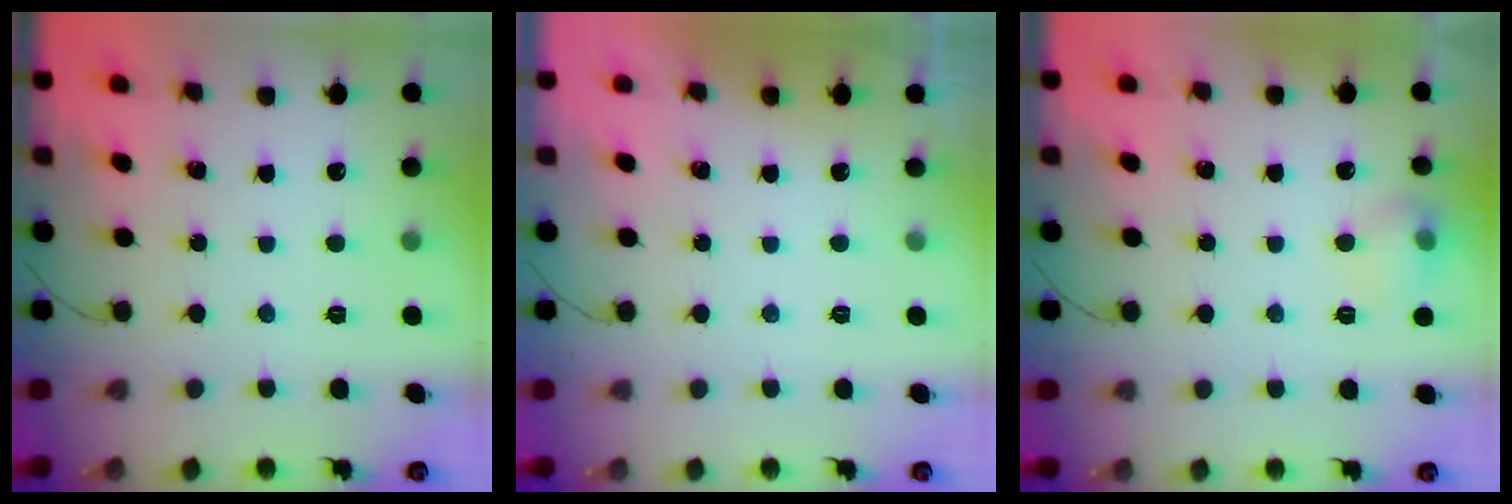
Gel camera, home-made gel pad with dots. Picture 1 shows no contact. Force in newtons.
{"total": 0.0}
{"total": 7.6, "press": 7.6, "slide": 0.9}